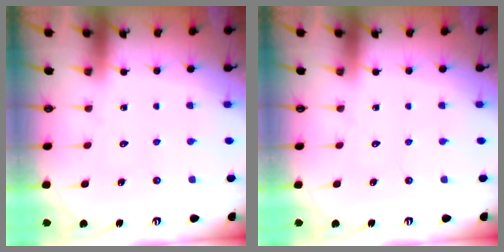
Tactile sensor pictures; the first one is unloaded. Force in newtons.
{"total": 0.0}